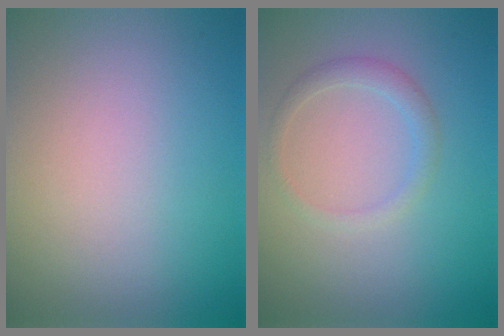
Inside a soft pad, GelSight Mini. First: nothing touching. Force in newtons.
{"total": 1.5, "press": 1.5, "slide": 0.1}